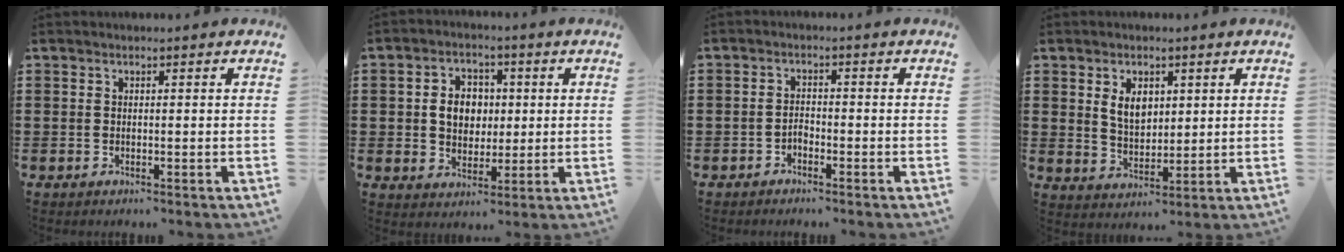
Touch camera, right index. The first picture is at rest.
{"total": 5.7, "force": [0.4, 4.6, 3.4], "torque": [-0.072, 0.013, 0.003]}
{"total": 1.4, "force": [-1.2, 0.7, 0.2], "torque": [-0.007, 0.003, -0.025]}
{"total": 4.8, "force": [1.9, 3.0, 3.3], "torque": [-0.066, 0.008, 0.031]}